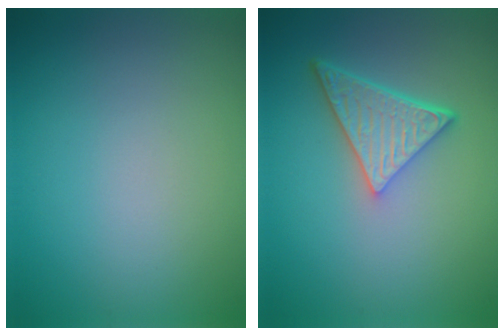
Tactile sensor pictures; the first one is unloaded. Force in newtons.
{"total": 5.3, "press": 3.9, "slide": 3.6}